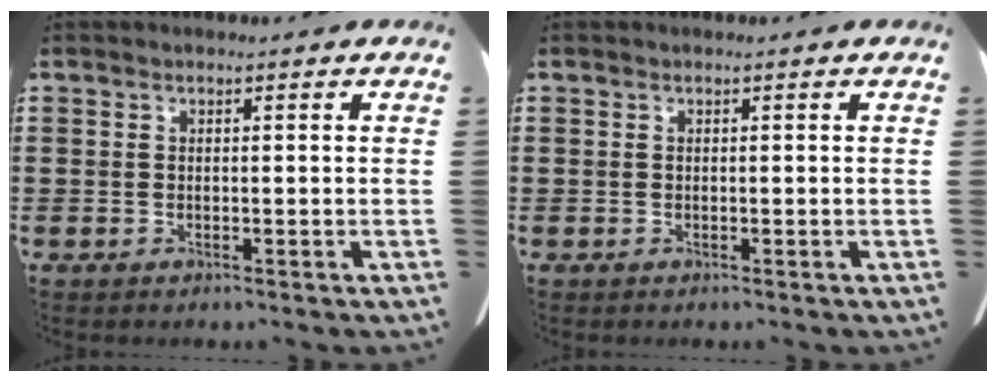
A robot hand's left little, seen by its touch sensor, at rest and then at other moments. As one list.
[{"total": 0.0}]